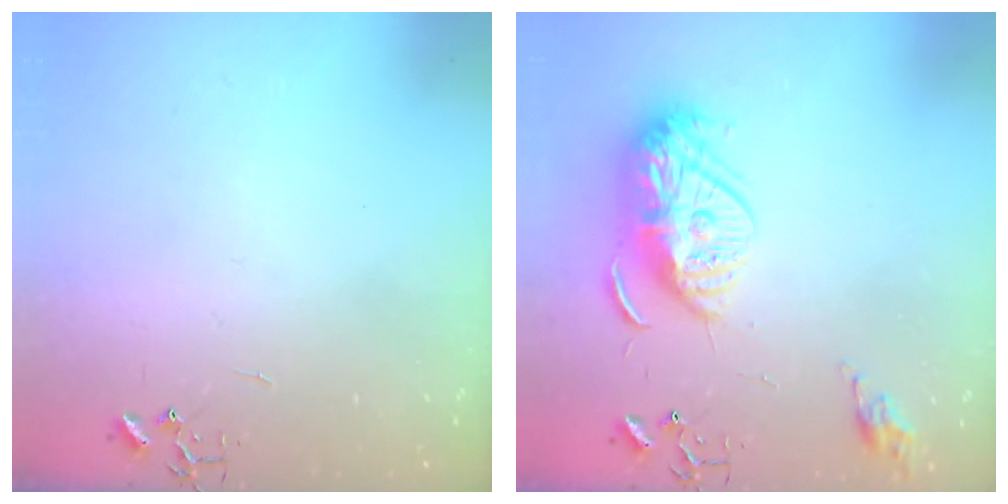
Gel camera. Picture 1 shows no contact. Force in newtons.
{"total": 15.5, "press": 15.4, "slide": 1.4}